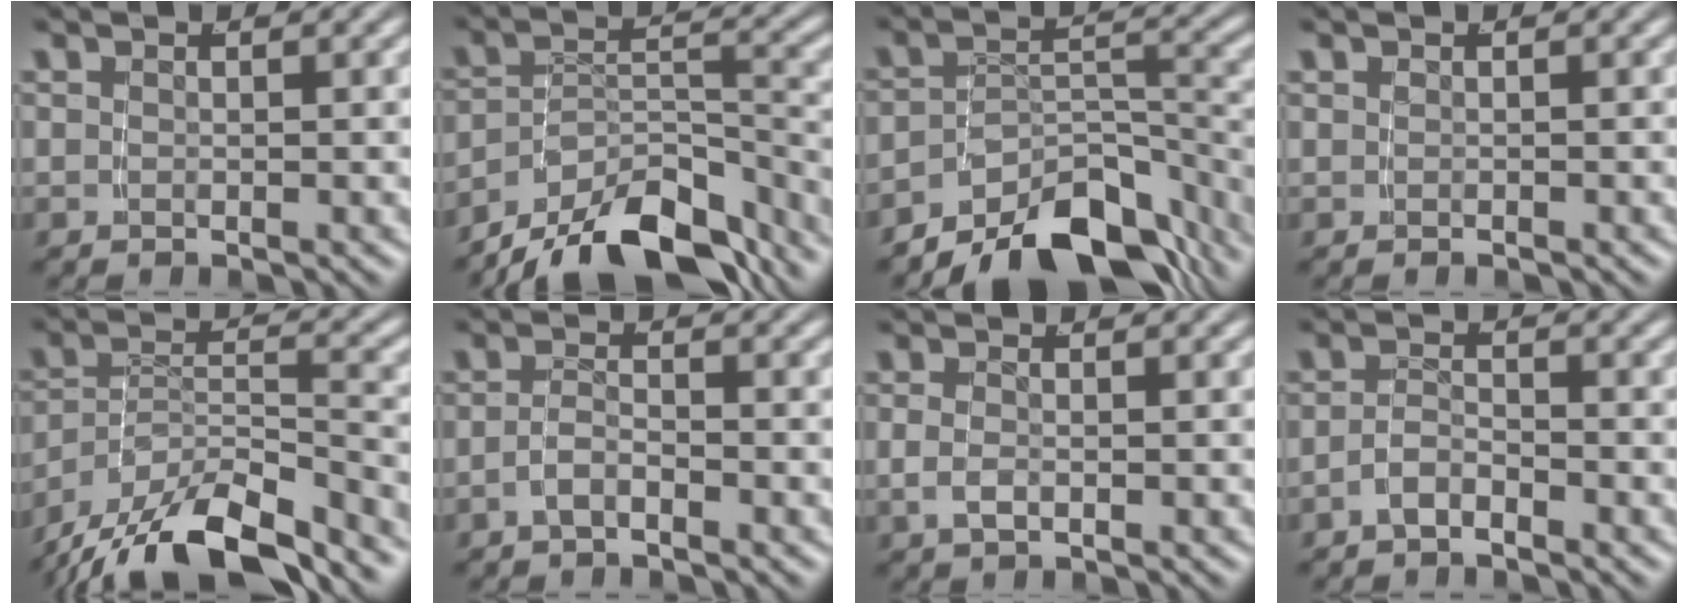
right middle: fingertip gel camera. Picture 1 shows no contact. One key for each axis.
{"total": 11.8, "fx": -9.0, "fy": 5.2, "fz": 5.7, "tx": -0.071, "ty": -0.020, "tz": -0.135}
{"total": 13.1, "fx": -9.5, "fy": 6.3, "fz": 6.4, "tx": -0.089, "ty": -0.030, "tz": -0.138}
{"total": 0.6, "fx": -0.5, "fy": -0.2, "fz": 0.0, "tx": -0.002, "ty": -0.004, "tz": -0.003}
{"total": 10.9, "fx": -7.9, "fy": 5.4, "fz": 5.2, "tx": -0.090, "ty": -0.028, "tz": -0.122}
{"total": 1.8, "fx": -1.5, "fy": 0.2, "fz": 0.9, "tx": -0.020, "ty": -0.007, "tz": -0.027}
{"total": 1.3, "fx": -0.4, "fy": 0.4, "fz": 1.1, "tx": -0.025, "ty": -0.007, "tz": 0.002}
{"total": 2.0, "fx": -1.8, "fy": 0.5, "fz": 0.8, "tx": -0.015, "ty": -0.006, "tz": -0.033}